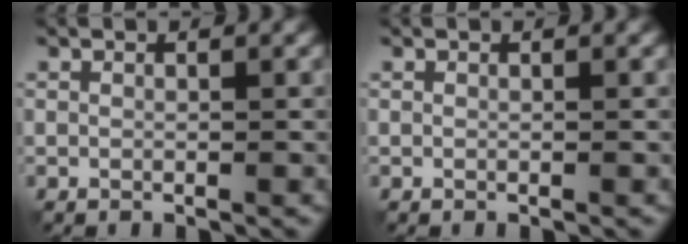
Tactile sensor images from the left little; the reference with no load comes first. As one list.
[{"total": 0.0}]